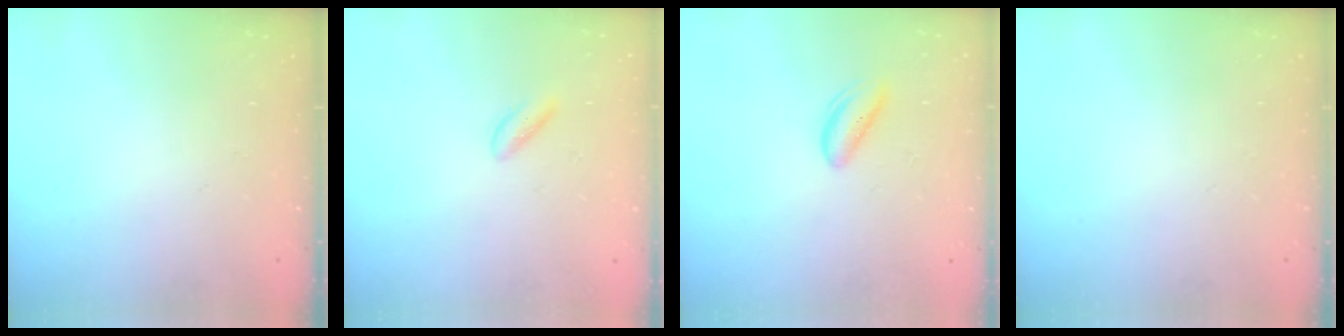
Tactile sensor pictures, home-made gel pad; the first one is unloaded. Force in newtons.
{"total": 1.6, "press": 1.5, "slide": 0.5}
{"total": 3.8, "press": 3.8, "slide": 0.2}
{"total": 0.0}